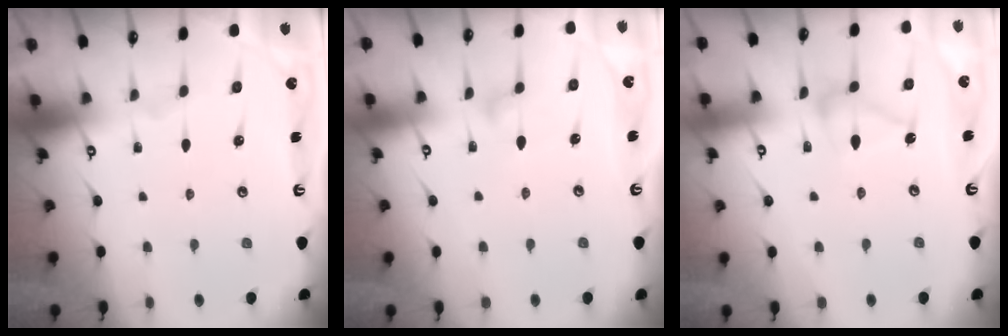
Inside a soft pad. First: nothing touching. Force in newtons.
{"total": 8.3, "press": 8.3, "slide": 0.5}
{"total": 10.8, "press": 10.8, "slide": 0.4}